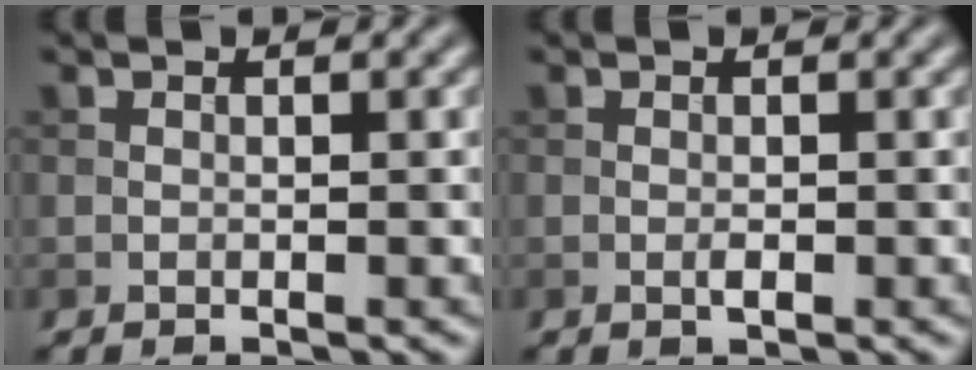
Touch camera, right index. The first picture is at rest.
{"total": 0.8, "force": [-0.2, 0.2, 0.7], "torque": [-0.014, -0.002, -0.004]}